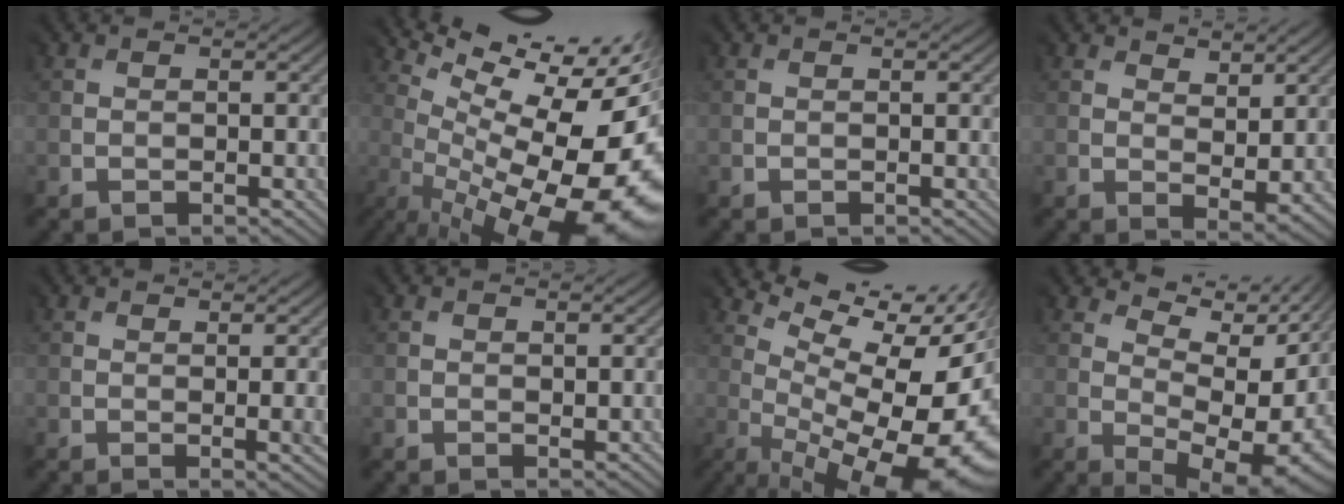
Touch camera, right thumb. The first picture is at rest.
{"total": 17.6, "force": [1.2, 6.0, 16.6], "torque": [-0.193, 0.028, 0.050]}
{"total": 0.0}
{"total": 4.3, "force": [3.6, 1.6, 1.7], "torque": [-0.035, -0.006, 0.067]}
{"total": 3.0, "force": [0.5, 0.5, 2.9], "torque": [-0.037, 0.000, 0.007]}
{"total": 0.7, "force": [0.4, 0.4, 0.3], "torque": [-0.007, -0.001, 0.011]}
{"total": 15.8, "force": [2.0, 5.3, 14.8], "torque": [-0.177, 0.012, 0.064]}
{"total": 13.3, "force": [4.0, 5.8, 11.3], "torque": [-0.141, -0.002, 0.103]}